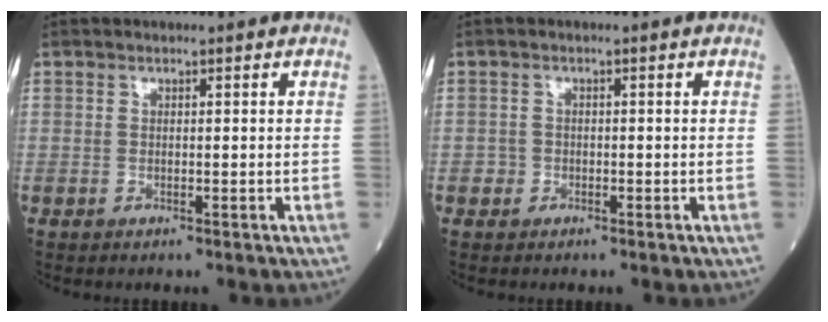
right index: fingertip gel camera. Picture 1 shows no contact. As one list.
[{"total": 1.2, "force": [-0.6, 1.1, -0.1], "torque": [0.004, 0.007, -0.013]}]